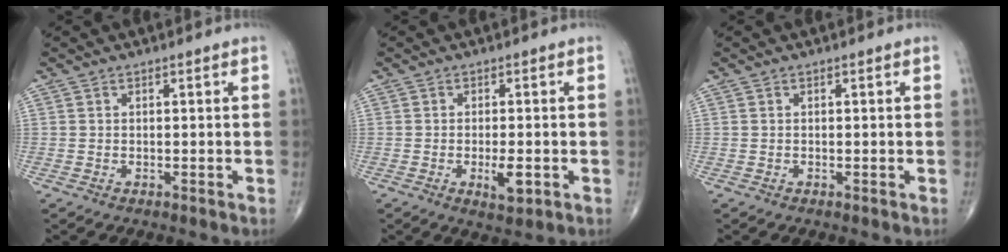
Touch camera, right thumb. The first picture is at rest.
{"total": 4.2, "force": [-1.2, 1.6, 3.7], "torque": [-0.054, -0.005, -0.016]}
{"total": 0.0}